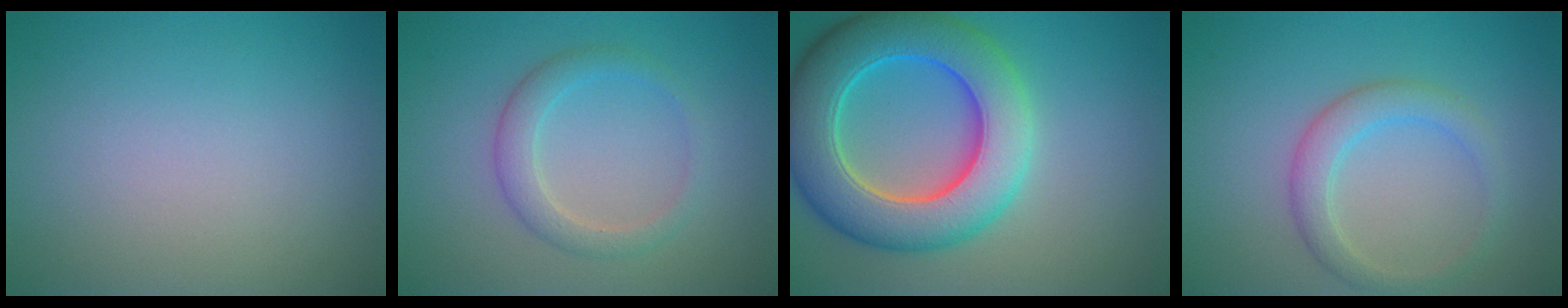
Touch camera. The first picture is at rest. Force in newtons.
{"total": 2.6, "press": 2.6, "slide": 0.2}
{"total": 10.1, "press": 10.1, "slide": 0.3}
{"total": 2.8, "press": 2.8, "slide": 0.1}